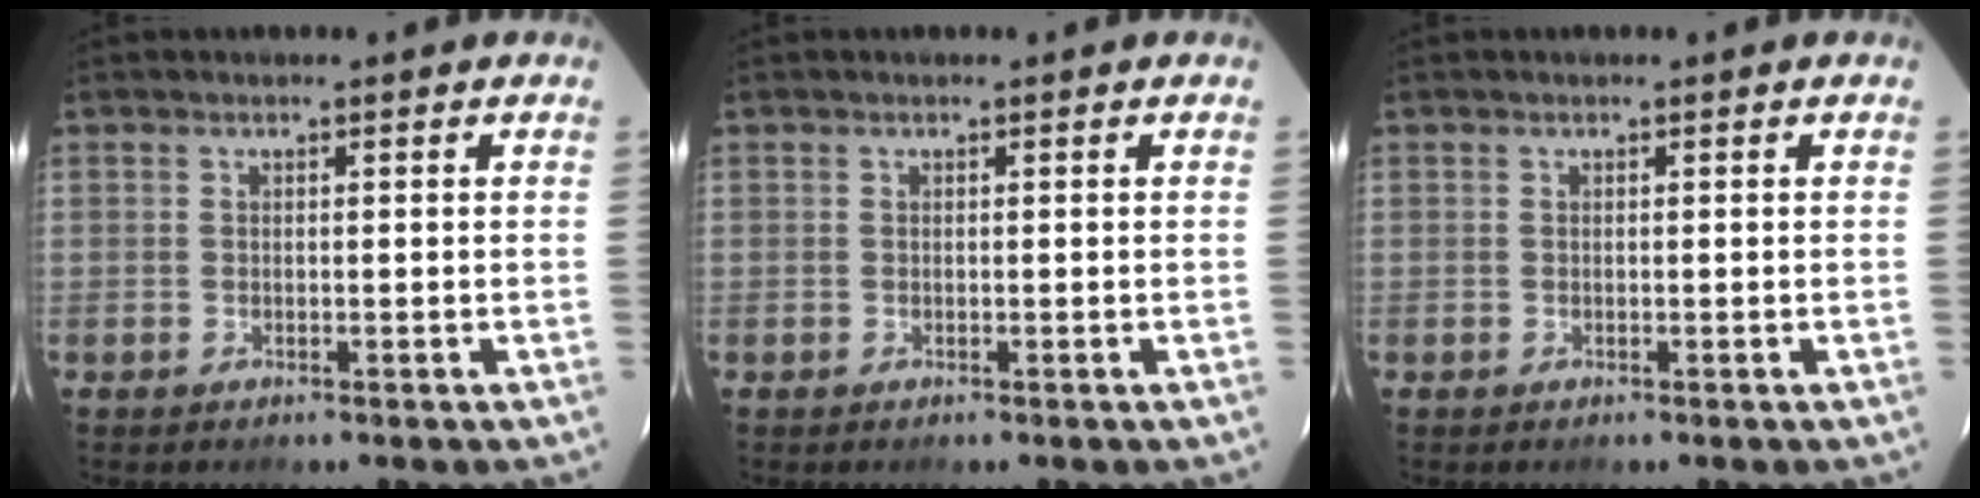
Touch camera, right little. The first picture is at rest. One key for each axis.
{"total": 0.0}
{"total": 0.0}